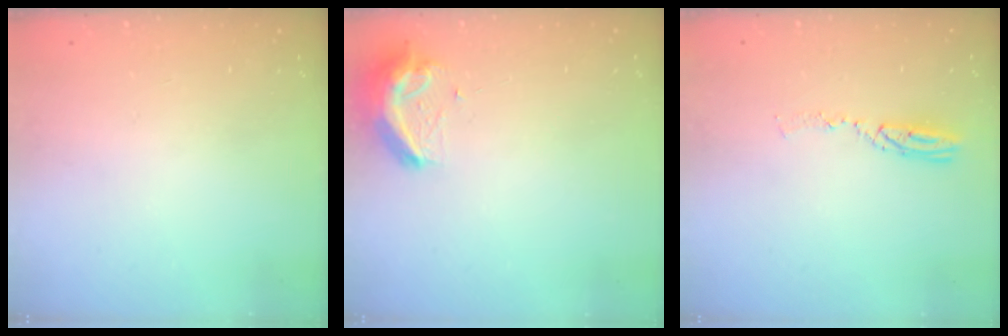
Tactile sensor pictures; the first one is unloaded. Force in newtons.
{"total": 10.1, "press": 10.1, "slide": 0.9}
{"total": 6.5, "press": 6.5, "slide": 0.7}